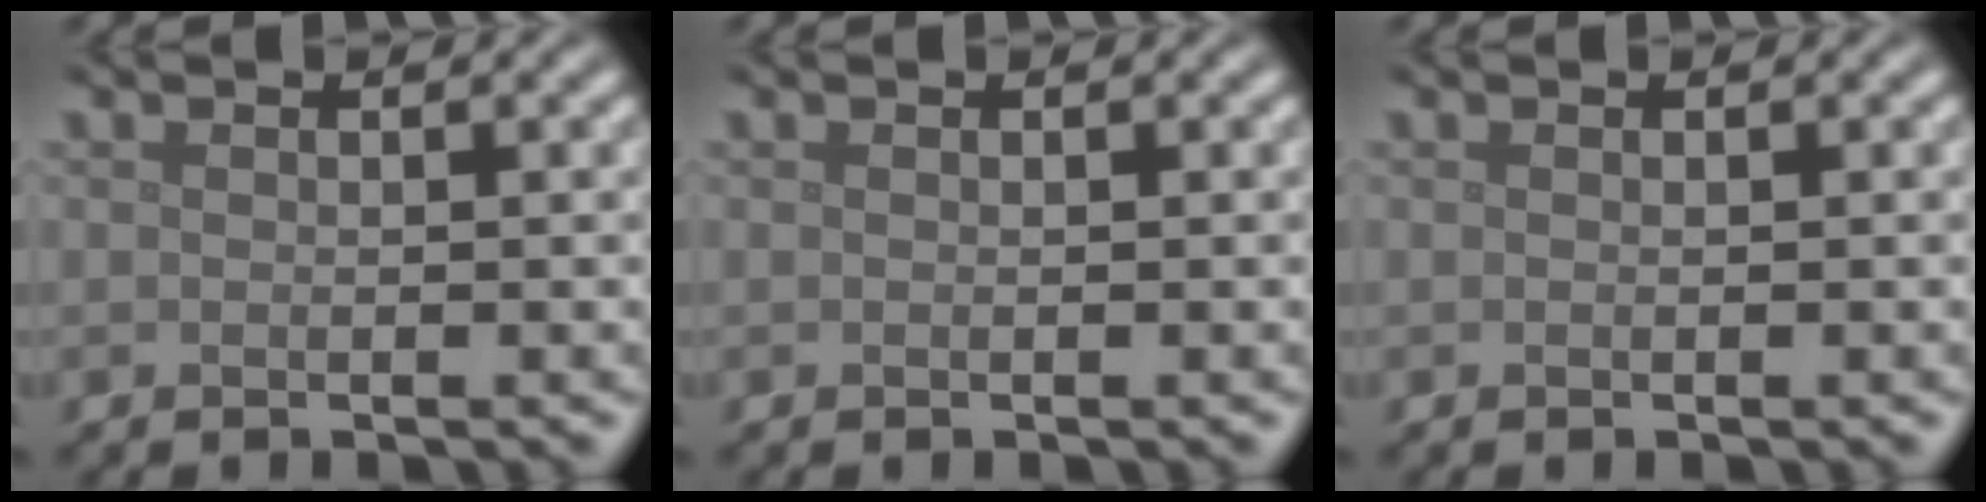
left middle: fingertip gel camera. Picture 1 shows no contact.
{"total": 0.0}
{"total": 0.0}